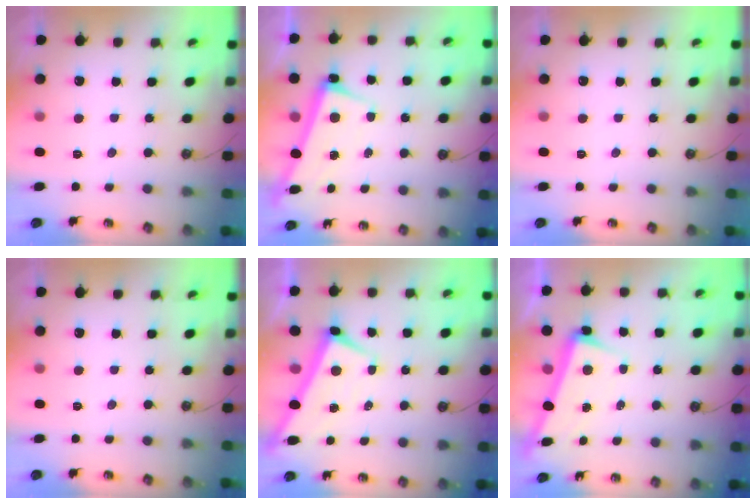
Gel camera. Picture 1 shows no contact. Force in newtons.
{"total": 2.8, "press": 2.8, "slide": 0.4}
{"total": 0.0}
{"total": 0.0}
{"total": 2.3, "press": 2.3, "slide": 0.2}
{"total": 3.5, "press": 3.3, "slide": 1.1}